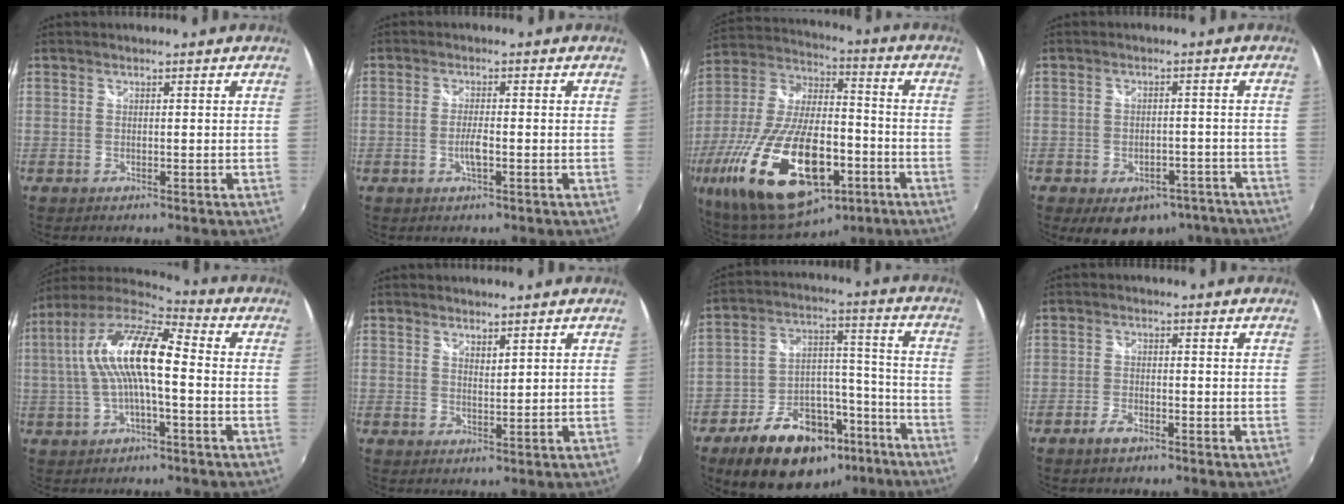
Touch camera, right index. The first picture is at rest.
{"total": 2.8, "force": [-1.0, 0.6, 2.6], "torque": [-0.052, -0.002, -0.019]}
{"total": 30.6, "force": [-12.9, 14.7, 23.5], "torque": [-0.474, -0.045, -0.207]}
{"total": 13.0, "force": [-9.3, 6.7, 6.0], "torque": [-0.121, 0.001, -0.114]}
{"total": 15.2, "force": [0.3, 4.3, 14.6], "torque": [-0.270, 0.018, -0.002]}
{"total": 2.0, "force": [1.7, 0.6, 1.0], "torque": [-0.015, -0.001, 0.029]}
{"total": 20.2, "force": [-13.3, 11.3, 10.2], "torque": [-0.190, 0.046, -0.185]}
{"total": 2.9, "force": [-2.1, 1.2, 1.6], "torque": [-0.044, -0.002, -0.044]}